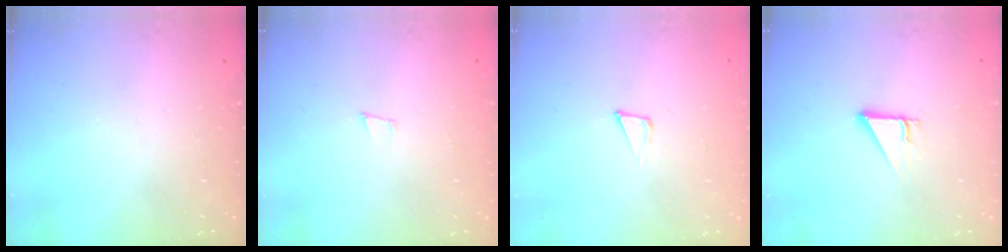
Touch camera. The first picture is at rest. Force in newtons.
{"total": 3.3, "press": 1.9, "slide": 2.7}
{"total": 4.6, "press": 4.5, "slide": 0.8}
{"total": 2.5, "press": 2.5, "slide": 0.2}